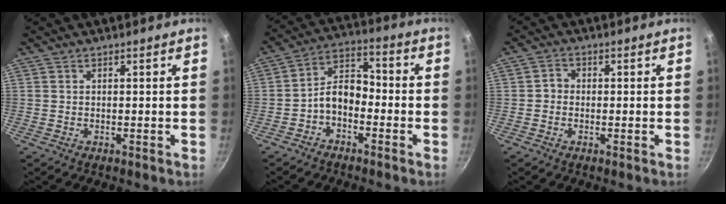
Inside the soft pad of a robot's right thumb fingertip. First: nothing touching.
{"total": 7.7, "force": [-2.6, 5.0, 5.2], "torque": [-0.076, 0.044, -0.062]}
{"total": 2.1, "force": [-0.4, 1.8, 1.0], "torque": [-0.005, 0.007, -0.013]}